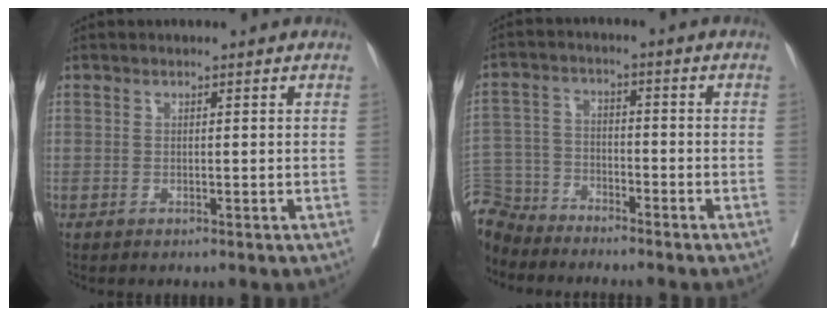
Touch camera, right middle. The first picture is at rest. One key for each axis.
{"total": 7.5, "fx": -7.1, "fy": 2.2, "fz": -0.5, "tx": 0.005, "ty": 0.003, "tz": -0.146}